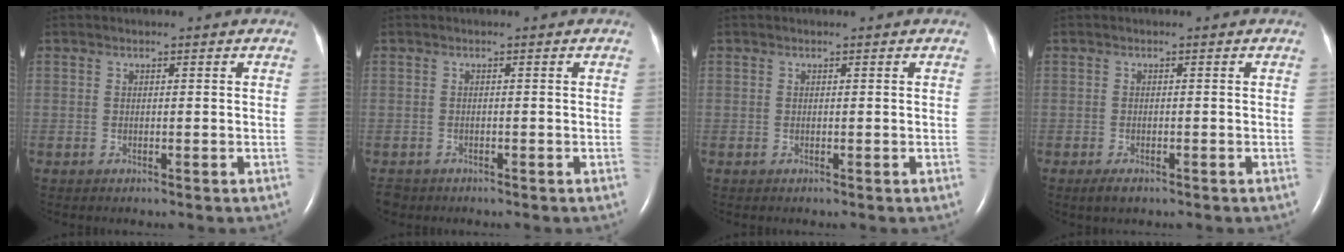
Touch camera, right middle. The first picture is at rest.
{"total": 2.2, "force": [-1.8, 1.2, 0.3], "torque": [-0.009, -0.002, -0.030]}
{"total": 0.0}
{"total": 1.8, "force": [-1.2, 0.7, 1.2], "torque": [-0.027, -0.003, -0.017]}